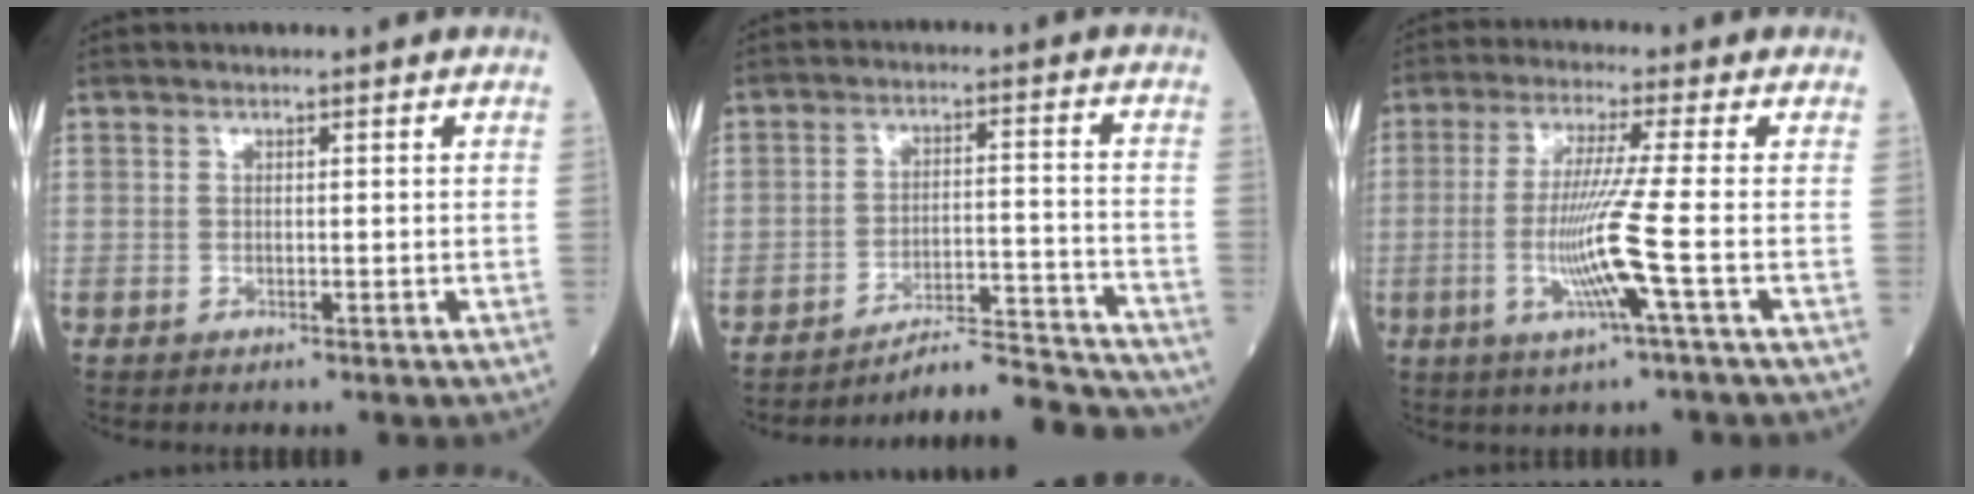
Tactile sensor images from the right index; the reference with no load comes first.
{"total": 12.7, "force": [-12.7, -0.4, 0.8], "torque": [-0.003, 0.027, -0.188]}
{"total": 9.1, "force": [-2.3, -1.9, 8.6], "torque": [-0.180, -0.019, -0.047]}